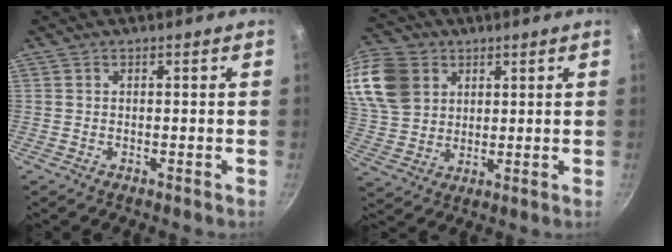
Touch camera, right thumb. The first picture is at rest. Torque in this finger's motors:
{"motor_torque": [1.13, 3.88, 1.80, 0.13, 0.56]}